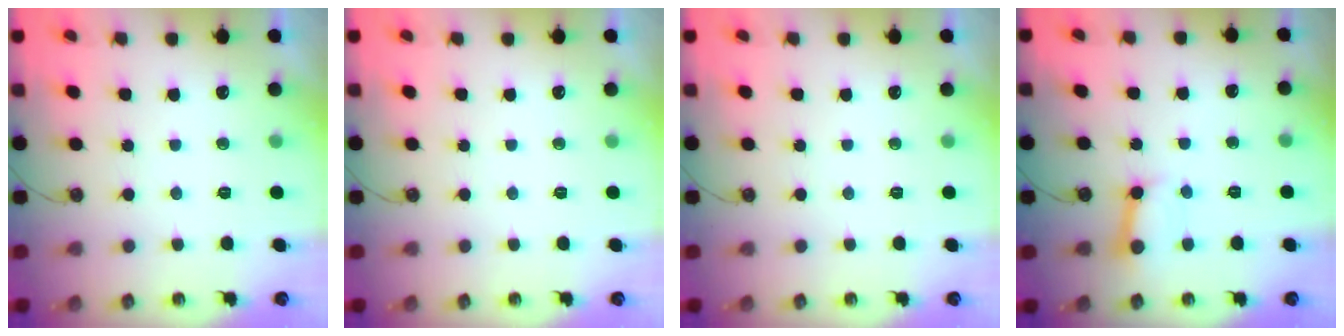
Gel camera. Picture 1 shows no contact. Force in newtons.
{"total": 0.0}
{"total": 0.0}
{"total": 8.4, "press": 8.4, "slide": 1.0}